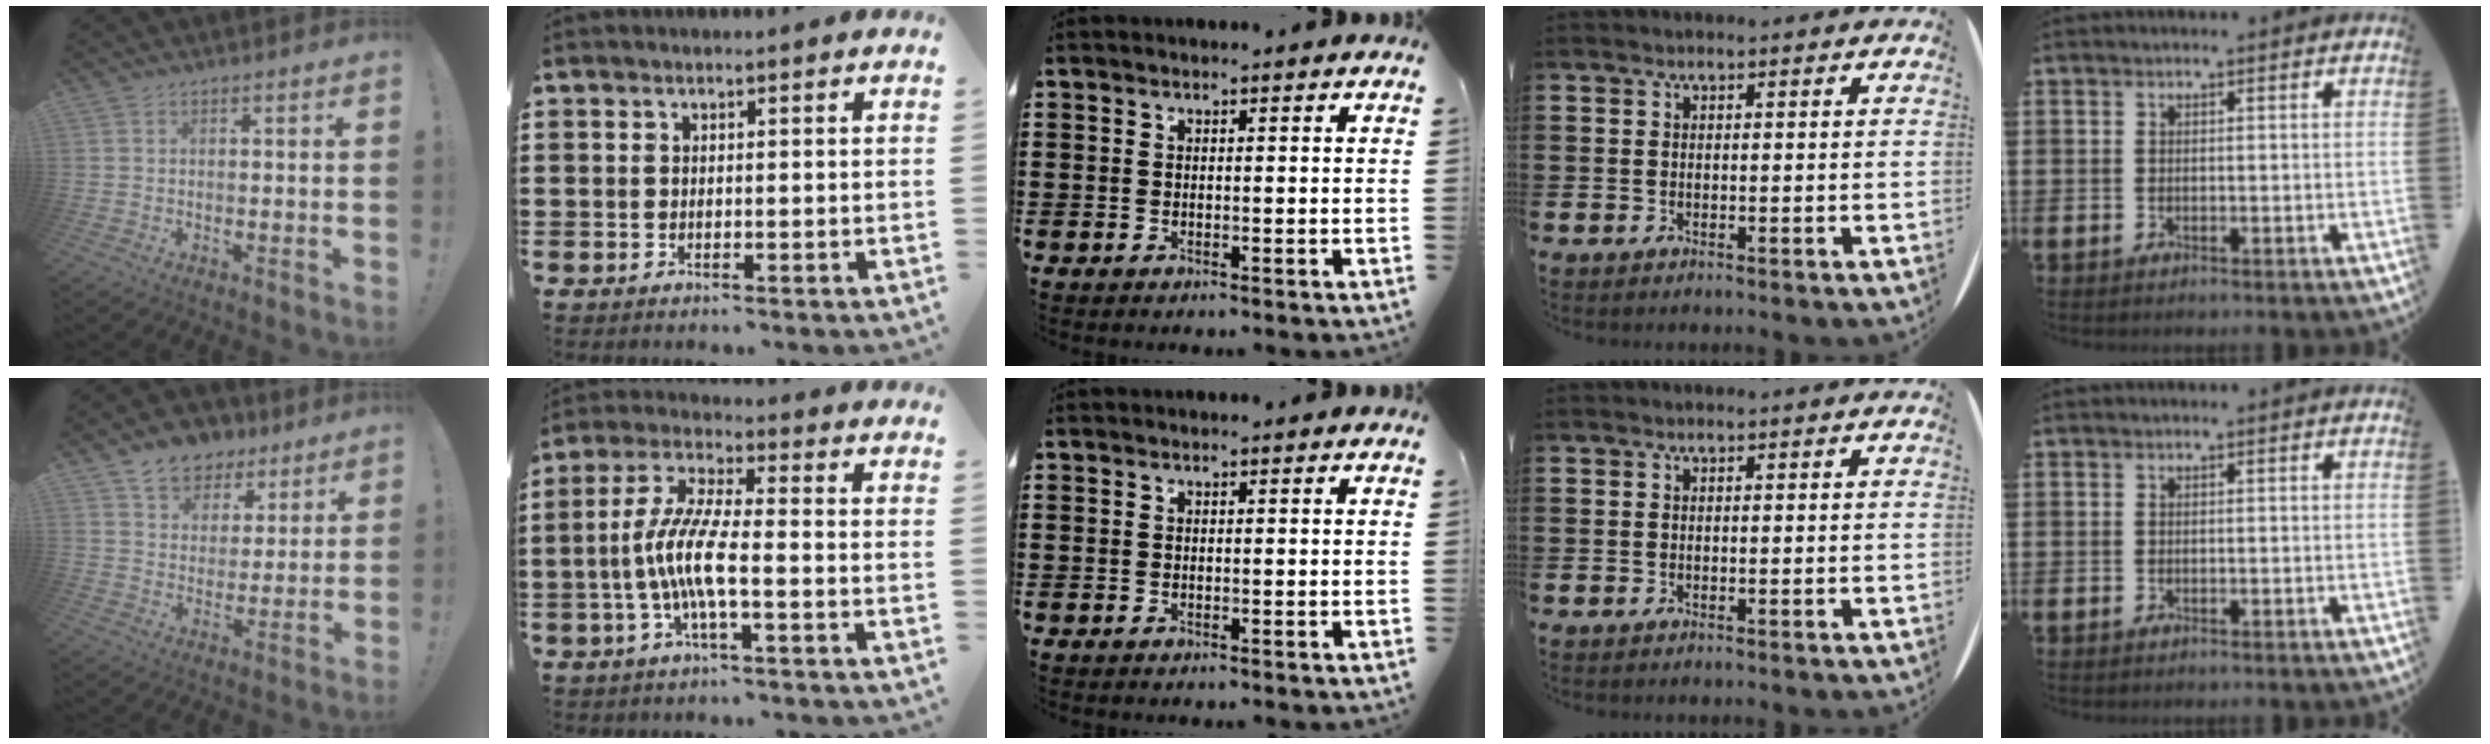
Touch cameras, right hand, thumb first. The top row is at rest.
{"thumb": {"total": 9.4, "force": [7.0, 6.1, 1.8], "torque": [-0.032, -0.050, 0.136]}, "index": {"total": 8.6, "force": [-2.5, 1.6, 8.1], "torque": [-0.187, -0.017, -0.056]}}